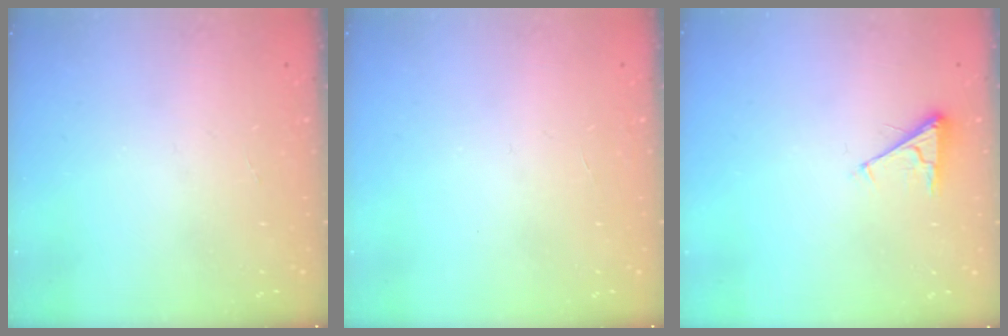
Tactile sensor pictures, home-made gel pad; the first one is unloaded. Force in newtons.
{"total": 0.0}
{"total": 2.8, "press": 2.8, "slide": 0.4}